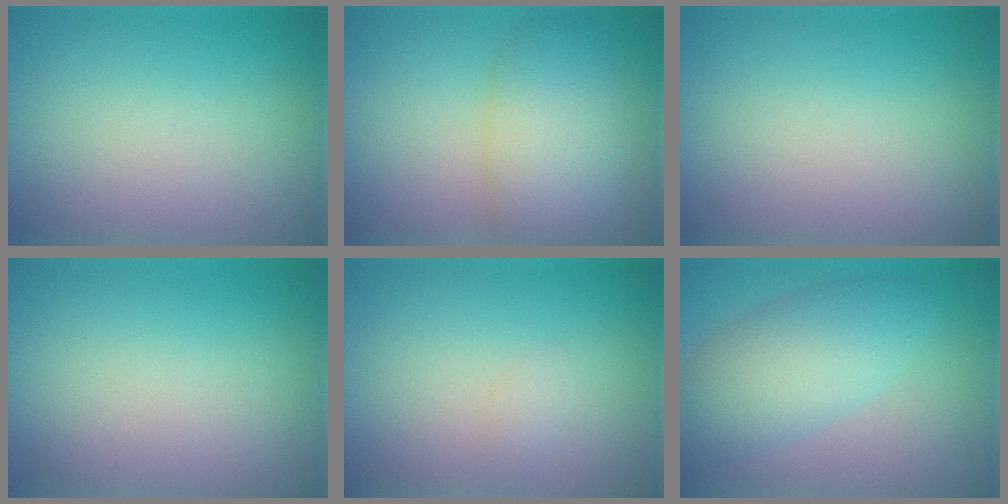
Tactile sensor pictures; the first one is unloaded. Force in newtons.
{"total": 6.0, "press": 6.0, "slide": 0.2}
{"total": 0.0}
{"total": 0.0}
{"total": 0.7, "press": 0.7, "slide": 0.1}
{"total": 5.5, "press": 5.5, "slide": 0.2}